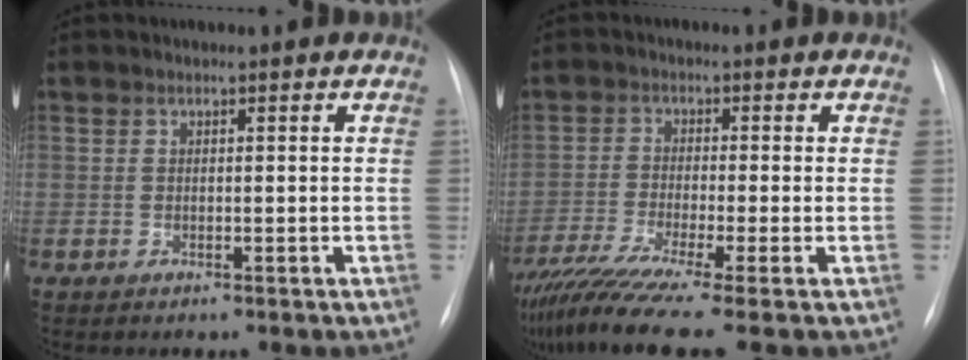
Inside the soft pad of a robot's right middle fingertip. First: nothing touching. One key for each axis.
{"total": 10.4, "fx": -7.9, "fy": -1.2, "fz": 6.7, "tx": -0.120, "ty": -0.033, "tz": -0.132}